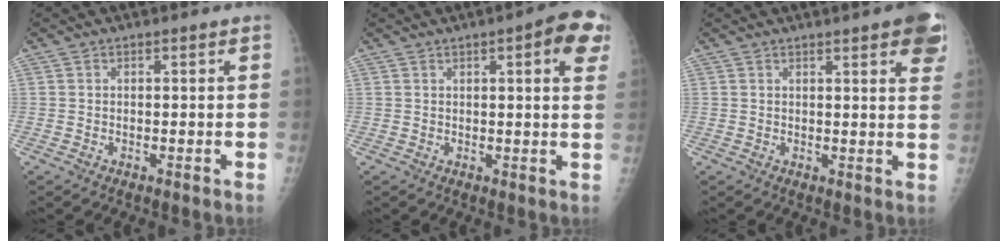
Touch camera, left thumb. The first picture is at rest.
{"total": 8.4, "force": [3.5, 2.1, 7.3], "torque": [-0.071, -0.003, 0.035]}
{"total": 21.7, "force": [14.3, 2.7, 16.0], "torque": [-0.169, -0.067, 0.166]}